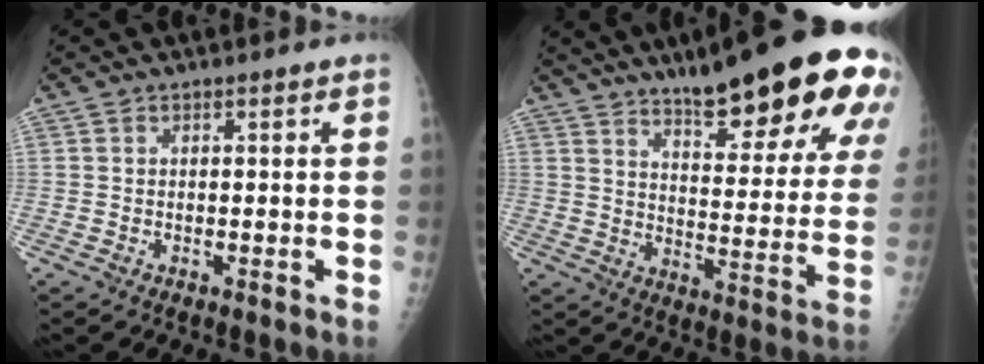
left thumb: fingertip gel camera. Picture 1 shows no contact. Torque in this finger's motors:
{"motor_torque": [0.85, 0.90, 1.62, -1.15, 0.29]}